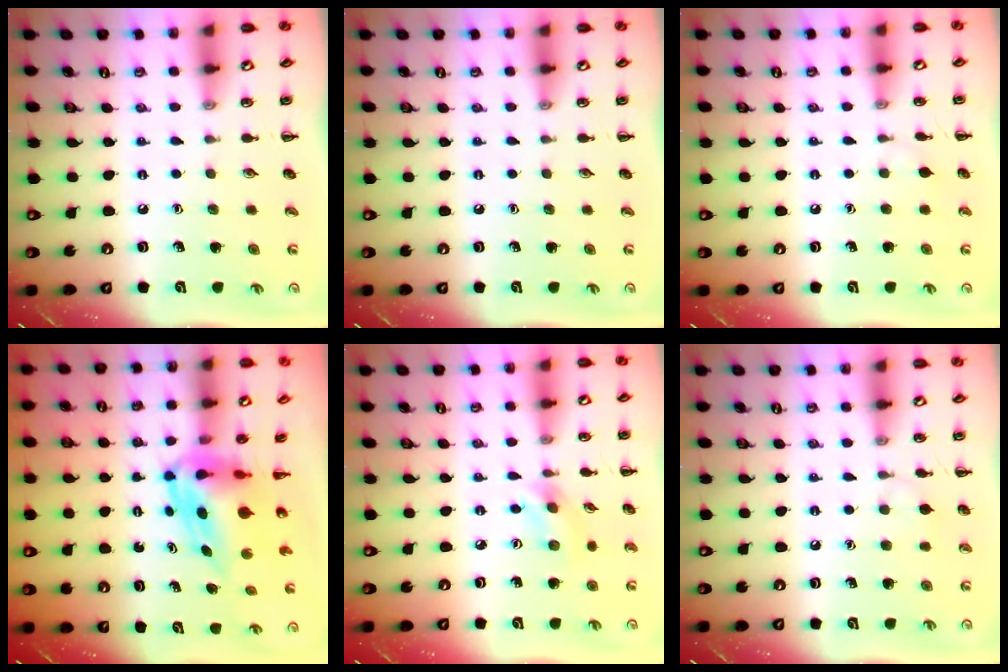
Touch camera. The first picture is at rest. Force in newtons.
{"total": 0.0}
{"total": 3.9, "press": 3.6, "slide": 1.5}
{"total": 7.2, "press": 7.0, "slide": 1.9}
{"total": 2.6, "press": 2.6, "slide": 0.6}
{"total": 4.7, "press": 4.5, "slide": 1.4}